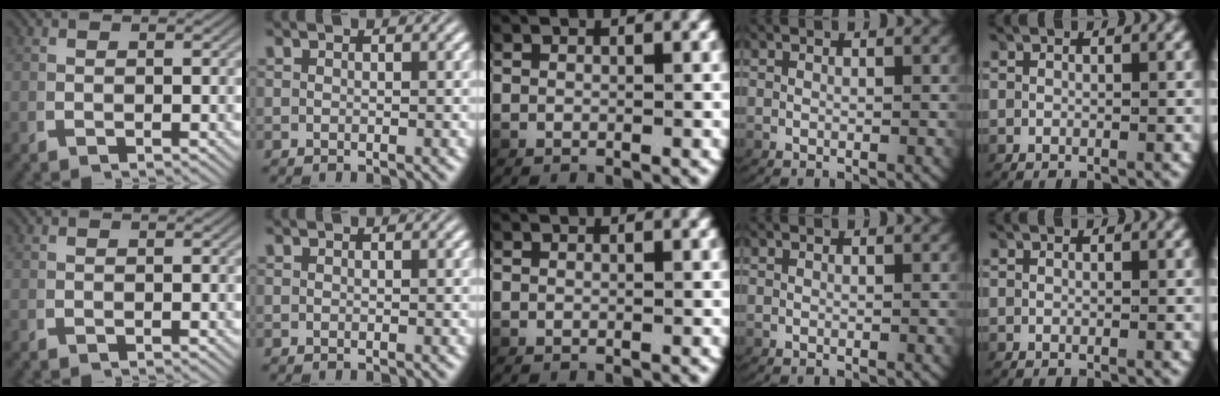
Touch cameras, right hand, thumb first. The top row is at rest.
{}